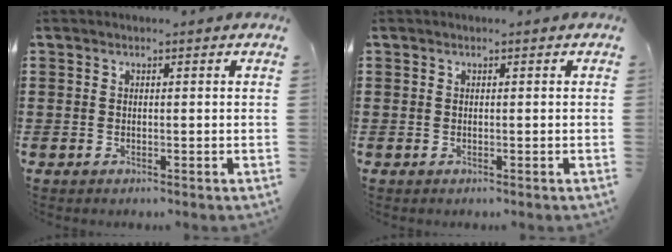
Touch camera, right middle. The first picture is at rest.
{"total": 0.0}